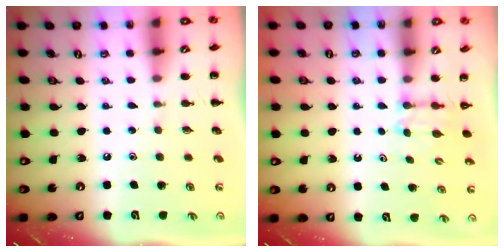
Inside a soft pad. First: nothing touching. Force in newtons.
{"total": 2.6, "press": 2.4, "slide": 1.0}